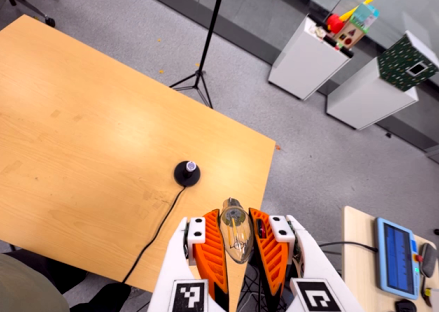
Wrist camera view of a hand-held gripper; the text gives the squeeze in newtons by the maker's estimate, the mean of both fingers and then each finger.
{"total": 22.5, "left": 26.0, "right": 19.0}